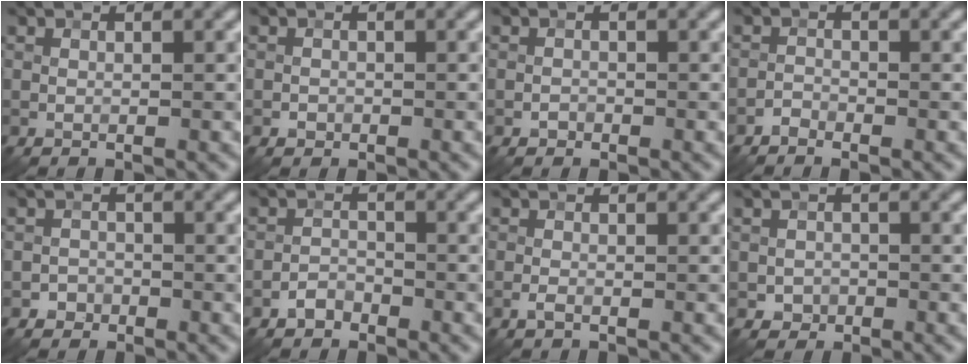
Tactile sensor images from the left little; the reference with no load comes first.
{"total": 0.7, "force": [-0.3, 0.6, 0.1], "torque": [0.004, -0.002, -0.007]}
{"total": 0.6, "force": [-0.4, 0.5, 0.1], "torque": [0.003, -0.001, -0.007]}
{"total": 1.0, "force": [-0.9, 0.4, 0.1], "torque": [0.002, 0.003, -0.019]}
{"total": 1.2, "force": [-0.7, 1.0, -0.1], "torque": [0.009, 0.006, -0.012]}
{"total": 1.6, "force": [-1.2, 0.9, 0.4], "torque": [-0.002, 0.007, -0.025]}
{"total": 0.8, "force": [-0.5, 0.3, 0.6], "torque": [-0.015, 0.000, -0.011]}
{"total": 1.3, "force": [-0.5, 1.2, 0.2], "torque": [0.006, -0.001, -0.011]}